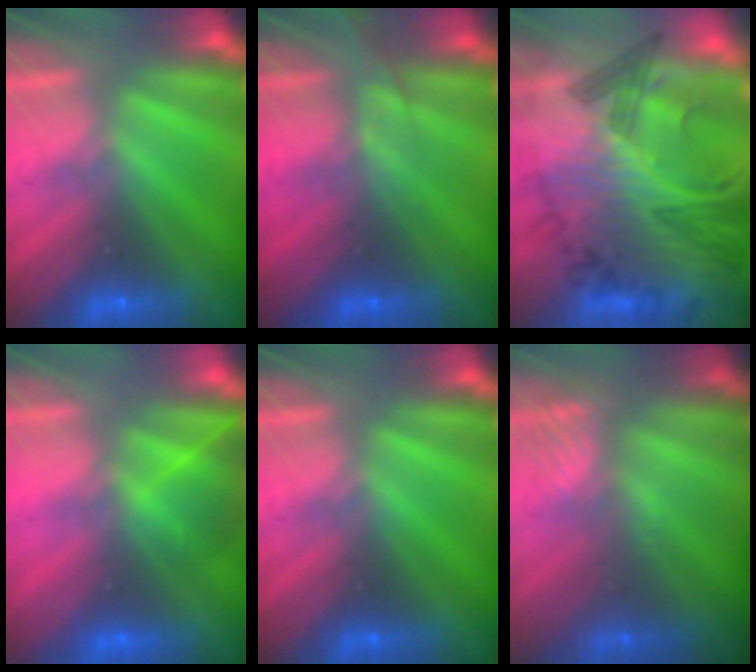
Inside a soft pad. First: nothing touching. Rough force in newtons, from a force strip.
{"total": 2.6}
{"total": 6.1}
{"total": 2.8}
{"total": 0.0}
{"total": 2.4}